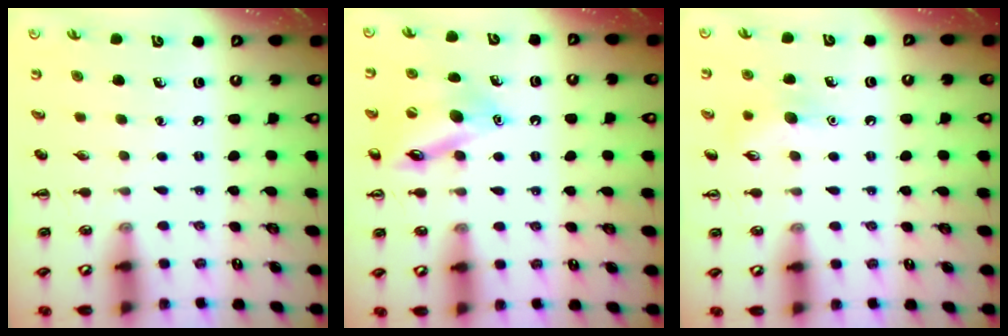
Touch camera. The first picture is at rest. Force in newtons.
{"total": 14.6, "press": 14.4, "slide": 2.0}
{"total": 8.5, "press": 8.4, "slide": 1.4}